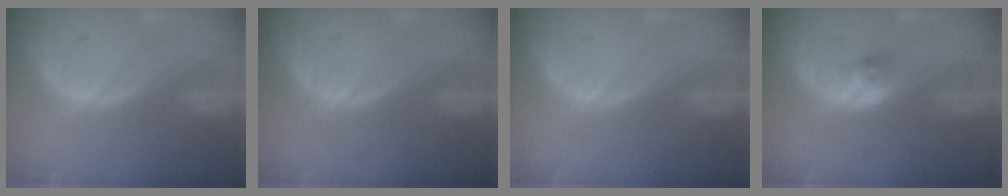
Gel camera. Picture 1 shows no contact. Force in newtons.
{"total": 0.0}
{"total": 0.0}
{"total": 2.3, "press": 2.2, "slide": 0.7}